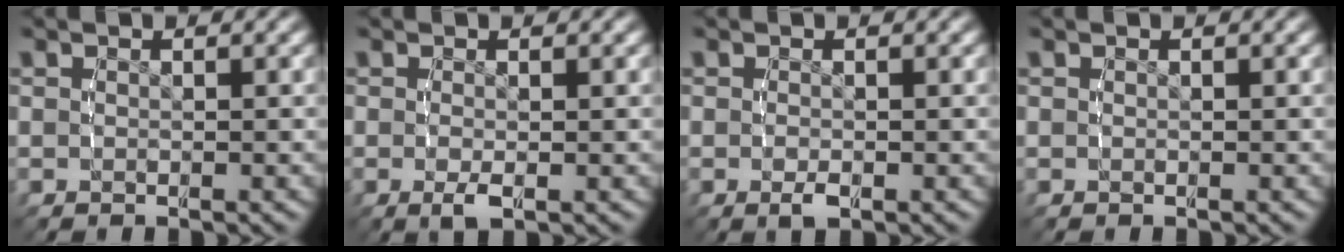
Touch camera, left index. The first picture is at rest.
{"total": 1.5, "force": [-0.5, 0.3, 1.4], "torque": [-0.033, -0.005, -0.007]}
{"total": 1.0, "force": [-0.4, 0.2, 0.8], "torque": [-0.020, 0.001, -0.010]}
{"total": 0.0}